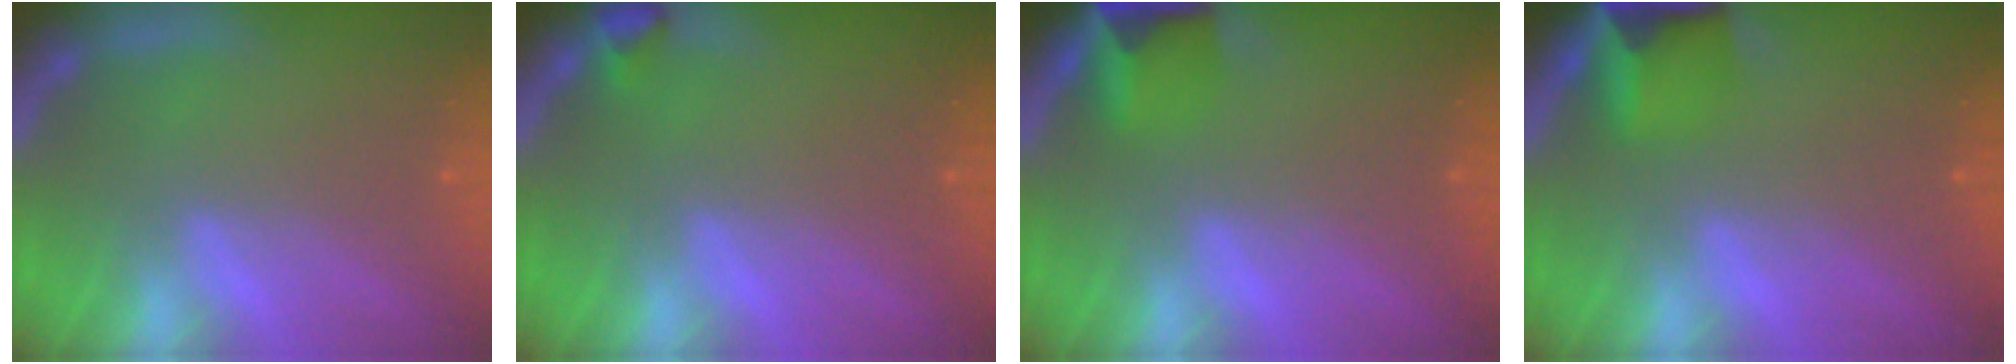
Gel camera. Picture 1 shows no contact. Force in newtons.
{"total": 0.9}
{"total": 3.9}
{"total": 4.9}